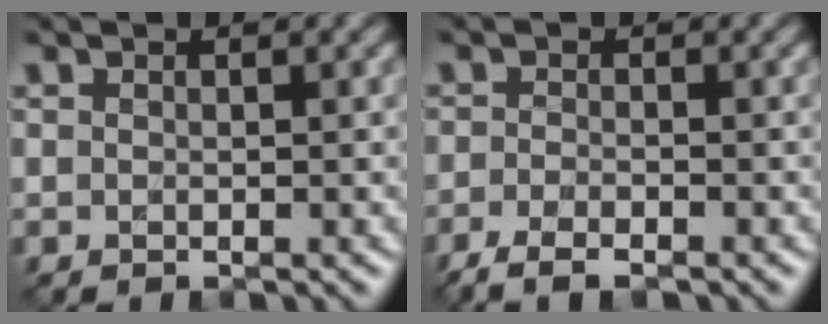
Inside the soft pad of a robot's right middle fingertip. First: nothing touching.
{"total": 3.2, "force": [-2.4, 0.8, 2.1], "torque": [-0.046, -0.007, -0.050]}